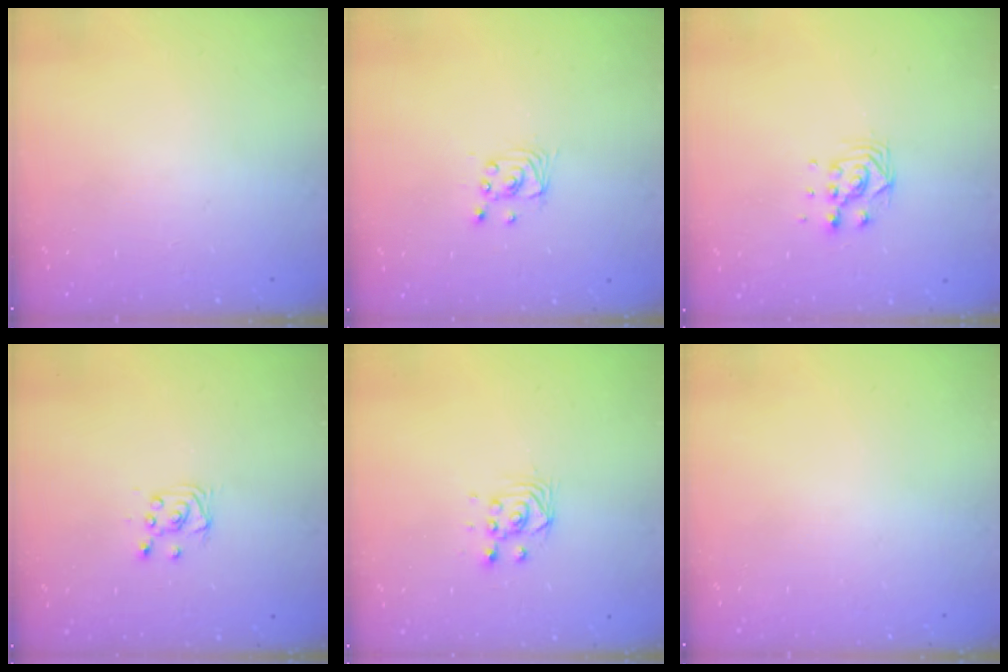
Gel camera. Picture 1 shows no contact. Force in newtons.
{"total": 2.4, "press": 2.4, "slide": 0.2}
{"total": 6.8, "press": 6.8, "slide": 0.4}
{"total": 4.6, "press": 4.6, "slide": 0.5}
{"total": 3.0, "press": 3.0, "slide": 0.1}
{"total": 0.0}